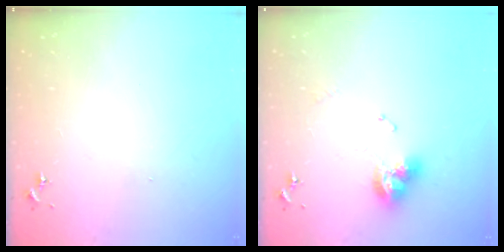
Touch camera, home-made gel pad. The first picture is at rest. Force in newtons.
{"total": 11.1, "press": 11.1, "slide": 1.0}